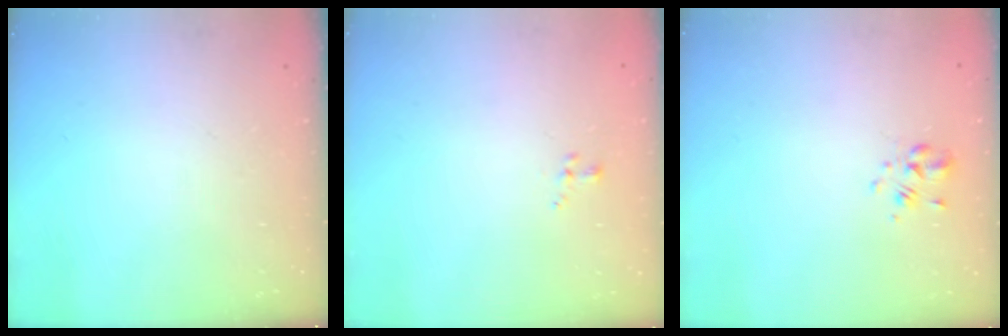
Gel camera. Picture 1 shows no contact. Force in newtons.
{"total": 0.8, "press": 0.6, "slide": 0.6}
{"total": 2.0, "press": 1.9, "slide": 0.7}